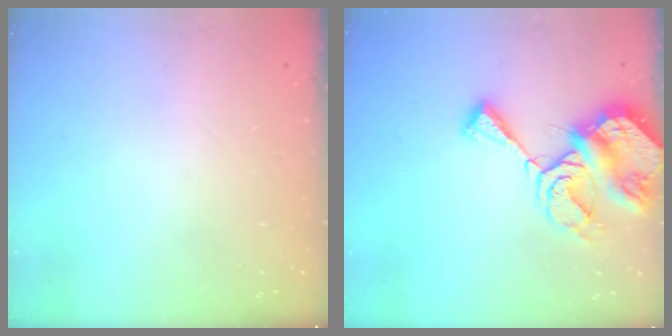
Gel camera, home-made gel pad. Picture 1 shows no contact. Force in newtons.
{"total": 11.0, "press": 10.9, "slide": 1.4}